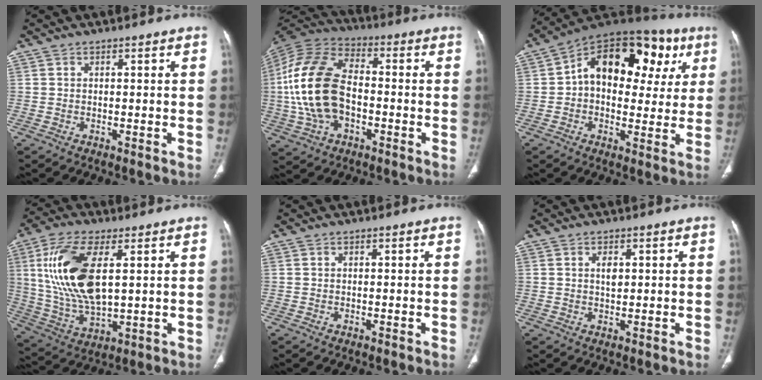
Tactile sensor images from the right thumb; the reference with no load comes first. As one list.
[{"total": 18.7, "force": [-1.8, 11.5, 14.6], "torque": [-0.300, 0.027, -0.036]}, {"total": 21.6, "force": [5.5, 13.7, 15.8], "torque": [-0.181, 0.033, 0.072]}, {"total": 17.6, "force": [3.9, 7.9, 15.2], "torque": [-0.314, -0.015, 0.084]}, {"total": 0.0}, {"total": 2.1, "force": [0.6, 1.1, 1.6], "torque": [-0.022, -0.002, 0.011]}]